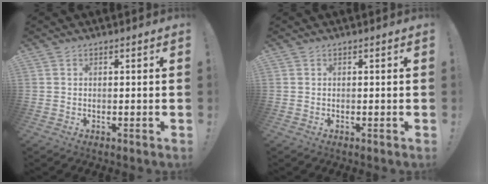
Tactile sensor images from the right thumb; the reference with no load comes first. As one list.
[{"total": 0.0}]